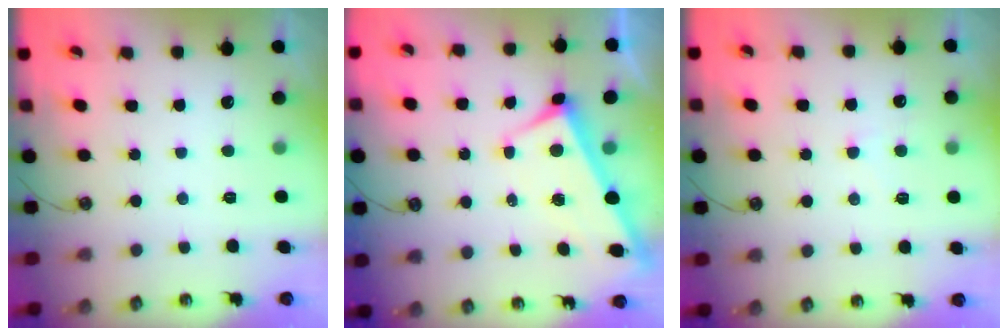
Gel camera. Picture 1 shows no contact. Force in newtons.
{"total": 3.1, "press": 3.0, "slide": 0.8}
{"total": 5.0, "press": 4.9, "slide": 0.5}